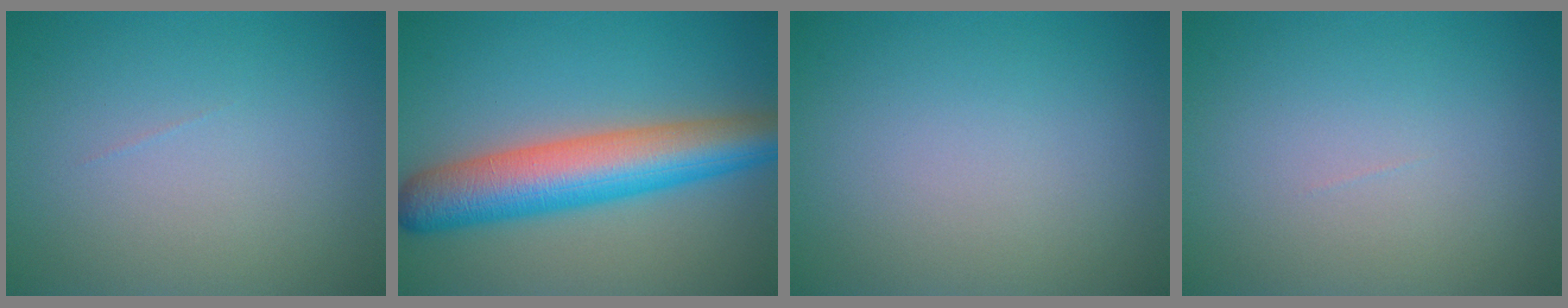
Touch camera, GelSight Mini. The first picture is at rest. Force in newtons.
{"total": 8.9, "press": 8.9, "slide": 0.3}
{"total": 0.0}
{"total": 0.0}